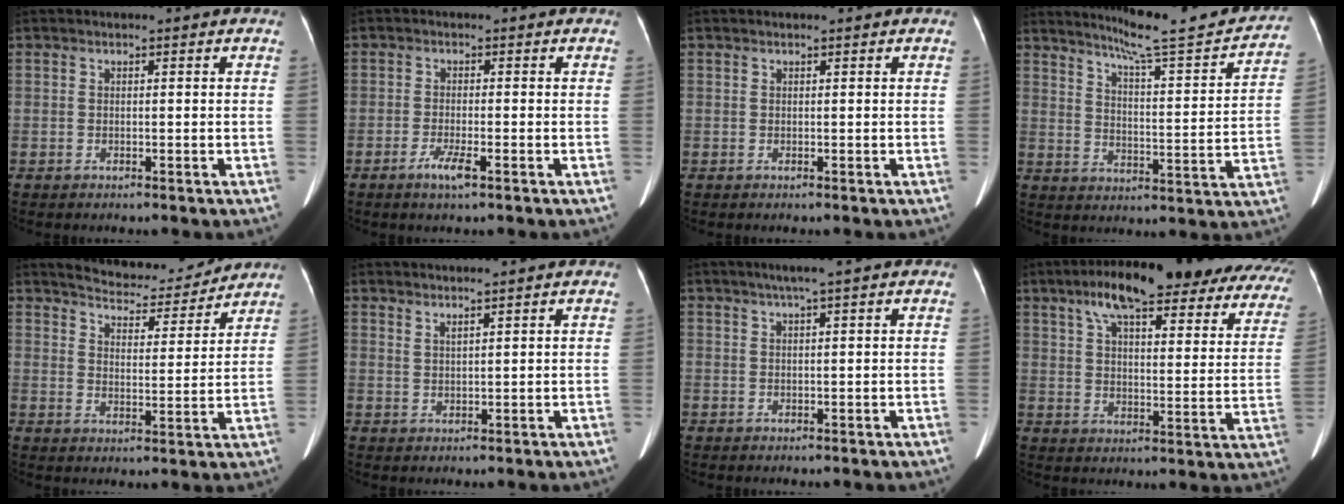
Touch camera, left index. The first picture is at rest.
{"total": 2.7, "force": [-1.6, 0.2, 2.2], "torque": [-0.048, -0.006, -0.031]}
{"total": 0.0}
{"total": 18.0, "force": [16.4, 0.9, 7.4], "torque": [-0.106, -0.039, 0.213]}
{"total": 10.3, "force": [9.9, 1.9, 2.2], "torque": [-0.035, 0.000, 0.144]}
{"total": 1.7, "force": [1.4, -0.5, 0.7], "torque": [-0.016, -0.009, 0.031]}
{"total": 2.2, "force": [1.3, -0.4, 1.7], "torque": [-0.035, 0.007, 0.025]}
{"total": 29.9, "force": [23.5, 6.5, 17.4], "torque": [-0.230, 0.006, 0.286]}